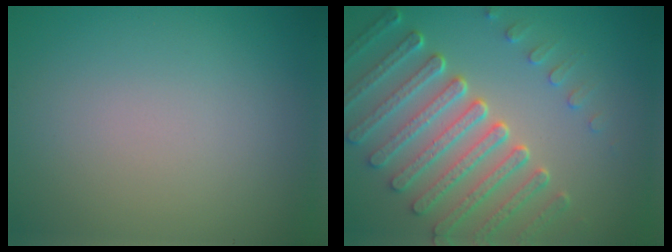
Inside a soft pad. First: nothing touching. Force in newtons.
{"total": 7.2, "press": 5.4, "slide": 4.8}